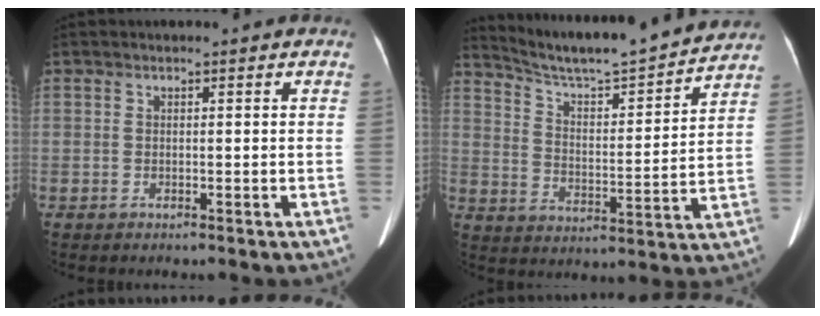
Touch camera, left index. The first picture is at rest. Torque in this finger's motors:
{"motor_torque": [-0.02, -0.83, -0.06, 0.01]}